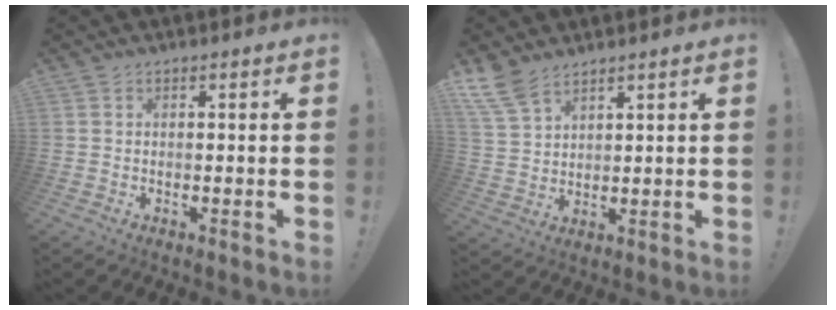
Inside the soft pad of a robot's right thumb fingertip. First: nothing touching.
{"total": 7.6, "force": [6.0, 3.3, 3.3], "torque": [-0.065, -0.031, 0.117]}